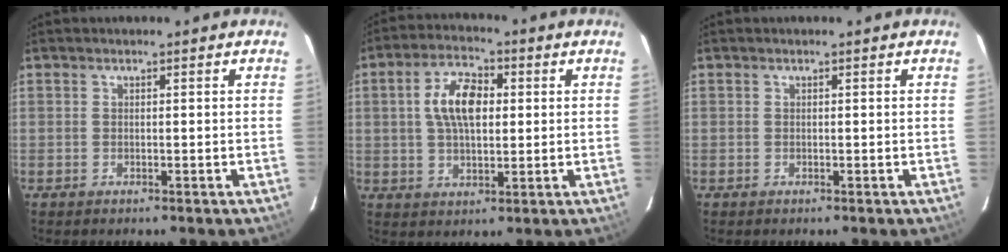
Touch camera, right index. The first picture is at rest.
{"total": 9.3, "force": [1.6, 5.0, 7.7], "torque": [-0.143, 0.017, 0.029]}
{"total": 0.0}